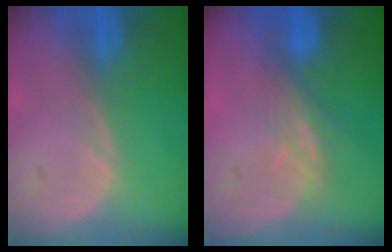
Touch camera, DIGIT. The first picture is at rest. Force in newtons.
{"total": 3.7, "press": 3.4, "slide": 1.5}